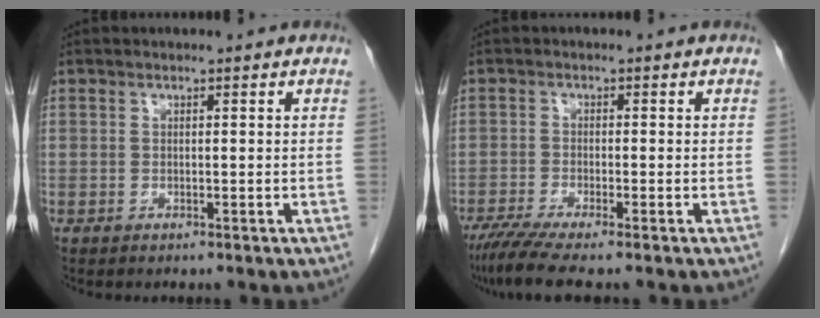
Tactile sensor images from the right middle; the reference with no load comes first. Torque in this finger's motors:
{"motor_torque": [0.99, -0.69, 0.13, 0.07]}